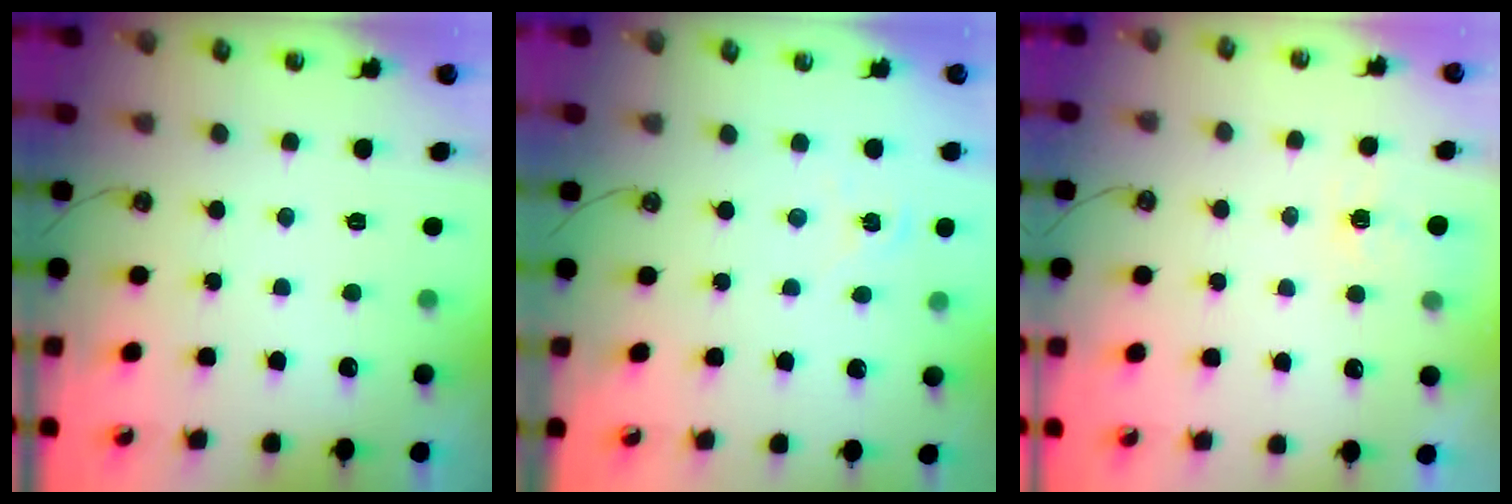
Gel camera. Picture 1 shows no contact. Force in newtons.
{"total": 1.3, "press": 1.3, "slide": 0.2}
{"total": 2.9, "press": 2.9, "slide": 0.5}